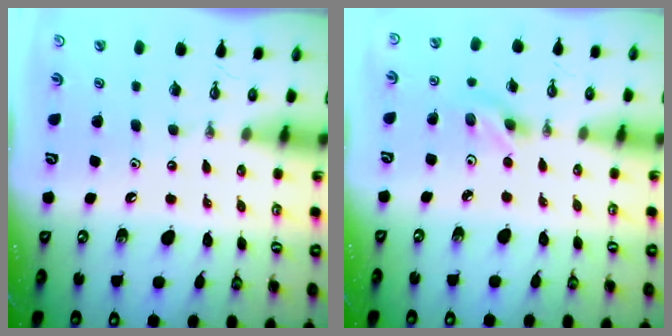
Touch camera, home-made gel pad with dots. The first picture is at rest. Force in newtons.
{"total": 3.6, "press": 3.3, "slide": 1.3}